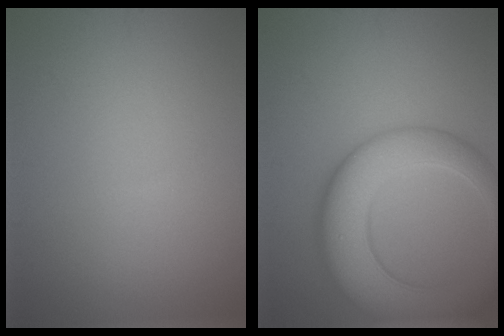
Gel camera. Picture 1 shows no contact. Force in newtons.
{"total": 8.9, "press": 8.9, "slide": 0.4}